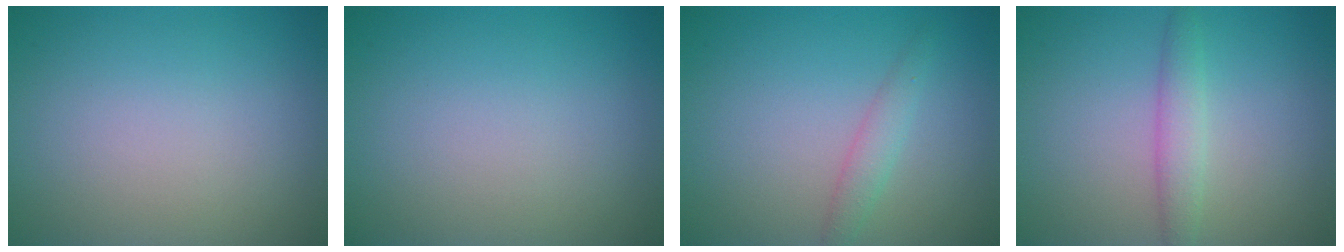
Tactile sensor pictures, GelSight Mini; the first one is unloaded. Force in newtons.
{"total": 0.0}
{"total": 1.6, "press": 1.6, "slide": 0.0}
{"total": 2.2, "press": 2.2, "slide": 0.0}